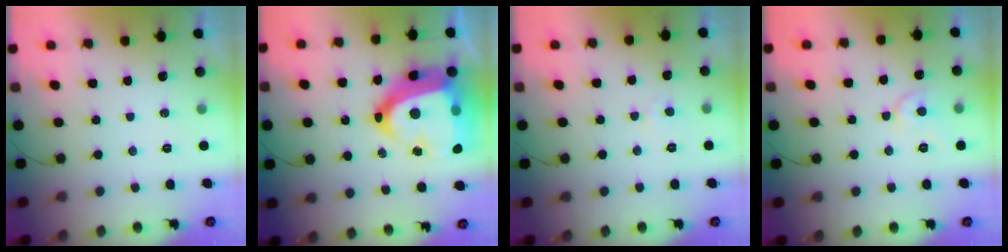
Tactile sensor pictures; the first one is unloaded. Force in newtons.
{"total": 29.8, "press": 29.7, "slide": 2.4}
{"total": 2.6, "press": 2.6, "slide": 0.3}
{"total": 6.6, "press": 6.6, "slide": 0.9}